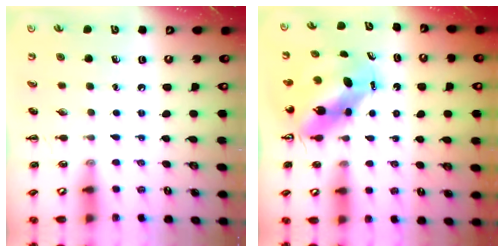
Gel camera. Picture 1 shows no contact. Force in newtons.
{"total": 8.1, "press": 7.8, "slide": 2.3}